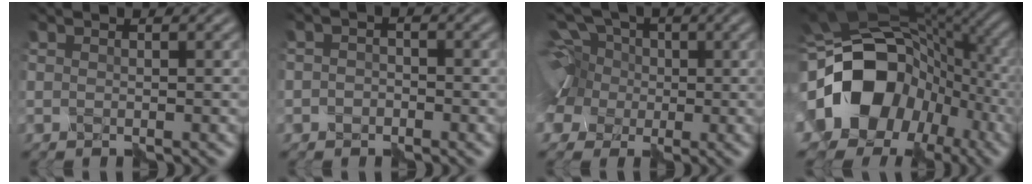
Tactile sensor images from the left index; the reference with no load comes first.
{"total": 1.0, "force": [-0.8, 0.7, 0.1], "torque": [0.001, 0.001, -0.017]}
{"total": 10.9, "force": [2.3, 8.7, 6.2], "torque": [-0.127, 0.029, -0.018]}
{"total": 18.6, "force": [-4.1, 14.7, 10.6], "torque": [-0.173, -0.016, -0.079]}